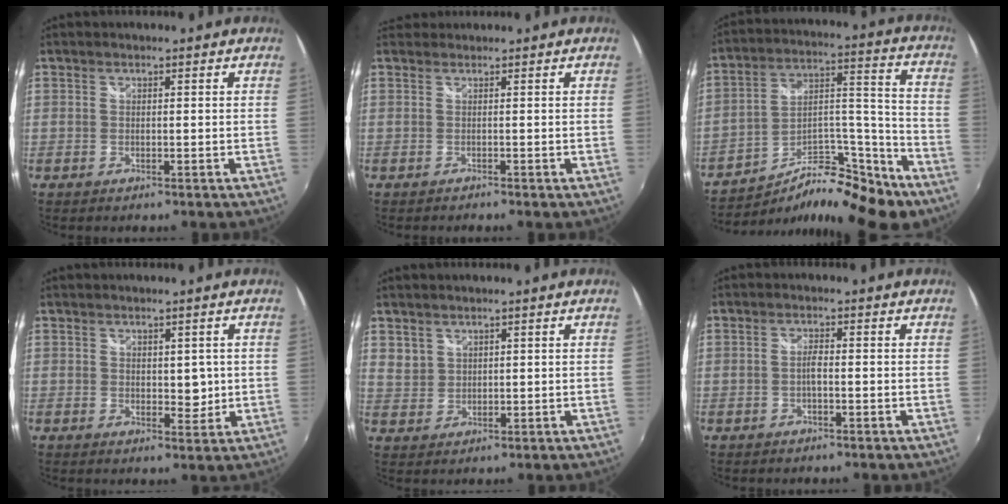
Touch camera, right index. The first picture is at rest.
{"total": 1.5, "force": [0.6, 1.3, 0.4], "torque": [-0.011, 0.000, 0.006]}
{"total": 19.3, "force": [-13.2, 6.8, 12.3], "torque": [-0.197, 0.013, -0.206]}
{"total": 3.0, "force": [0.3, 2.1, 2.1], "torque": [-0.024, -0.004, 0.008]}
{"total": 3.0, "force": [1.9, 2.3, 0.3], "torque": [0.003, 0.004, 0.040]}
{"total": 1.5, "force": [-0.6, 0.4, 1.3], "torque": [-0.027, 0.003, -0.013]}